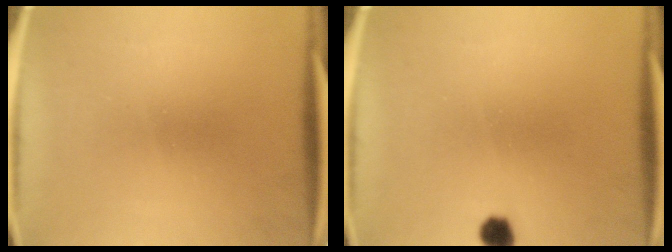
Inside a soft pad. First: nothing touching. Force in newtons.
{"total": 2.6}